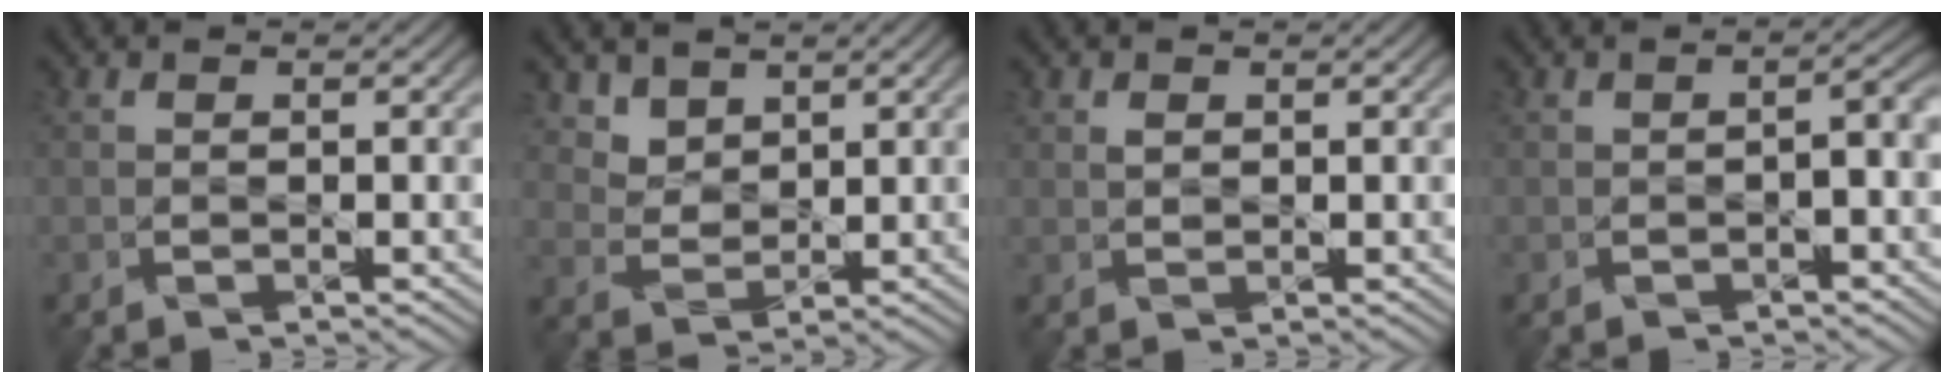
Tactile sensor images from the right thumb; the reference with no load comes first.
{"total": 4.3, "force": [3.7, 2.1, 0.8], "torque": [-0.042, -0.017, 0.092]}
{"total": 1.1, "force": [1.0, 0.4, 0.0], "torque": [-0.001, 0.004, 0.021]}
{"total": 3.0, "force": [-1.7, 1.0, 2.3], "torque": [-0.028, -0.001, -0.022]}